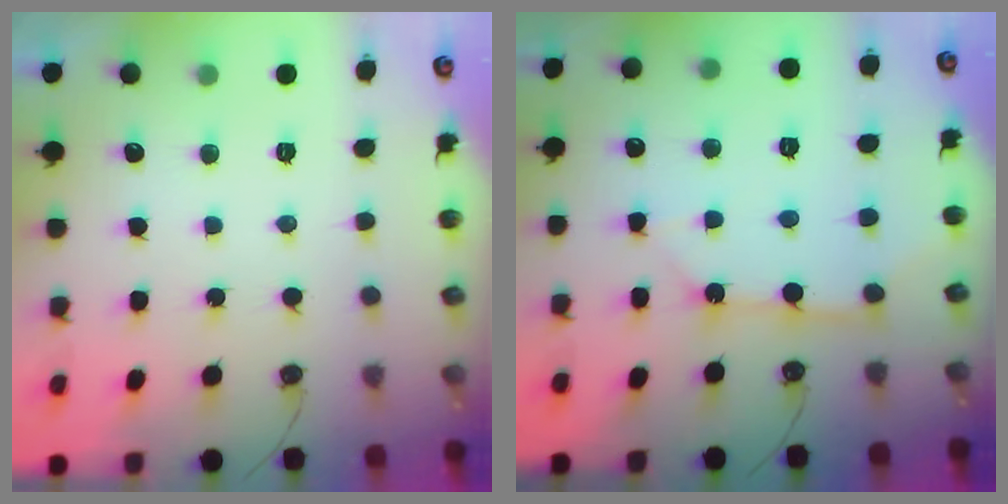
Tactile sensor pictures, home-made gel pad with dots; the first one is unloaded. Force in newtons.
{"total": 9.7, "press": 9.7, "slide": 0.9}